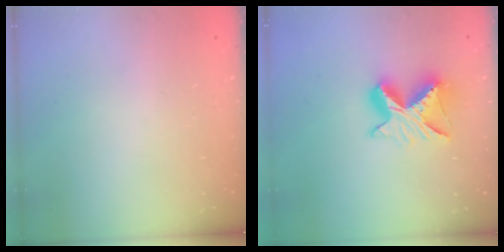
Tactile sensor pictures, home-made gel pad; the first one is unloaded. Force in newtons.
{"total": 9.7, "press": 9.7, "slide": 0.8}